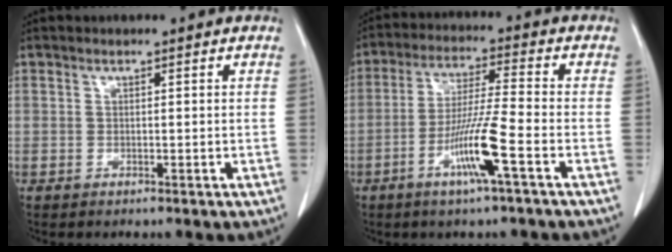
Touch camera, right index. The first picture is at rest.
{"total": 9.7, "force": [-4.0, -0.7, 8.8], "torque": [-0.171, -0.011, -0.080]}